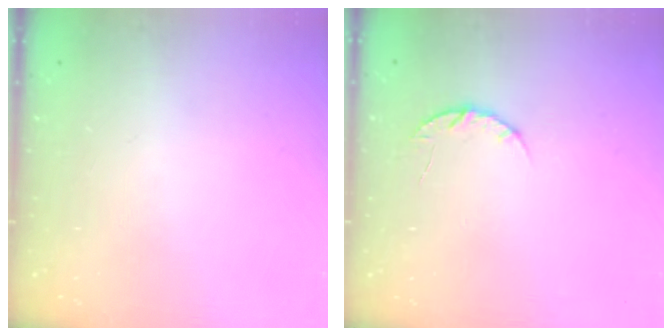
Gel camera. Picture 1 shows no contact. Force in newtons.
{"total": 4.9, "press": 4.8, "slide": 0.7}